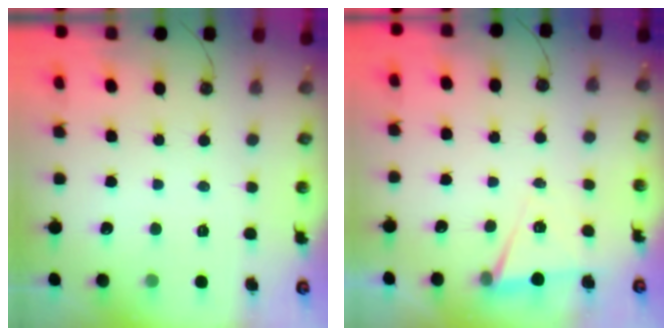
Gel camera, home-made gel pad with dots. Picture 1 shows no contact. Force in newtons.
{"total": 5.5, "press": 3.2, "slide": 4.5}